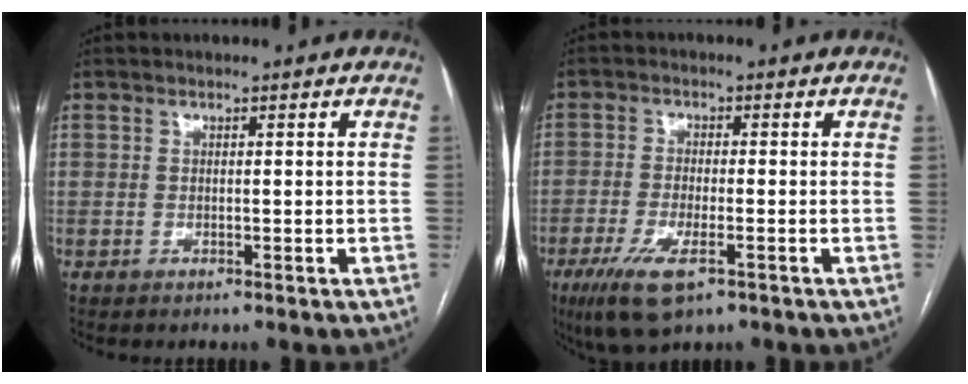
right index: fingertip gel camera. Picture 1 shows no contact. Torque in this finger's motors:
{"motor_torque": [0.79, -0.18, 0.22, 0.12]}